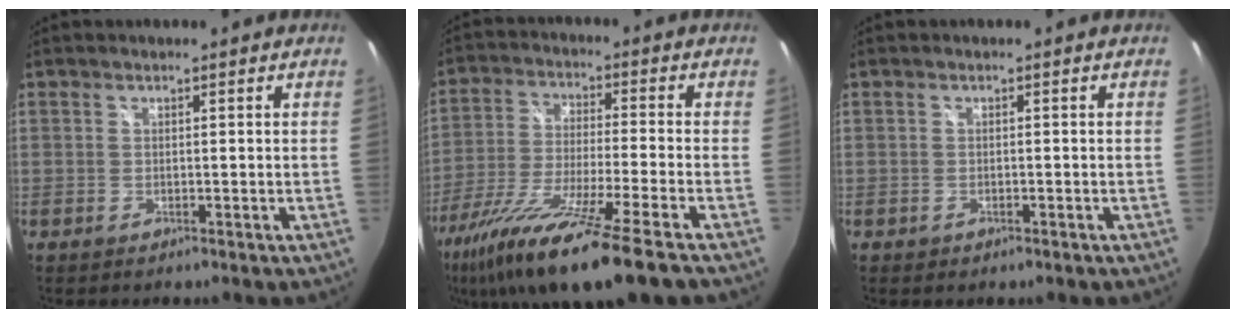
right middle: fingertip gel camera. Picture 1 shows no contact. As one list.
[{"total": 19.0, "force": [-13.3, 0.4, 13.6], "torque": [-0.266, -0.067, -0.232]}, {"total": 0.6, "force": [-0.3, 0.5, 0.2], "torque": [-0.005, -0.003, -0.006]}]